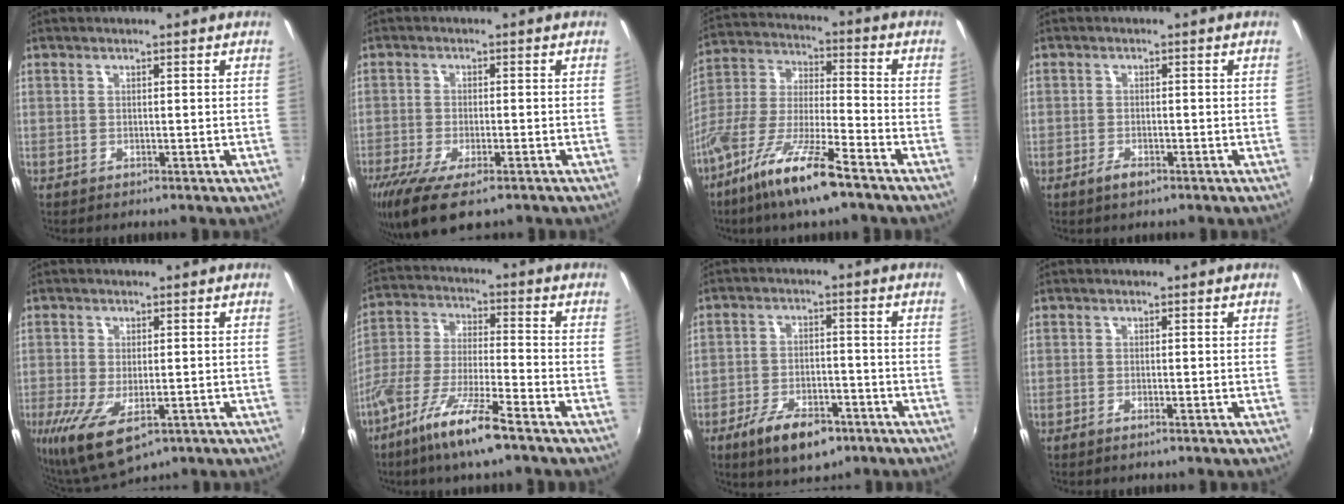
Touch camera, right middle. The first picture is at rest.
{"total": 11.5, "force": [-7.6, 3.8, 7.8], "torque": [-0.174, -0.046, -0.129]}
{"total": 15.9, "force": [-10.2, 2.8, 11.9], "torque": [-0.249, -0.024, -0.198]}
{"total": 2.2, "force": [-1.4, 1.0, 1.2], "torque": [-0.025, -0.003, -0.027]}
{"total": 10.8, "force": [-4.2, 4.9, 8.6], "torque": [-0.178, -0.043, -0.065]}
{"total": 12.6, "force": [-8.3, 1.5, 9.4], "torque": [-0.198, -0.020, -0.159]}
{"total": 10.8, "force": [-6.7, 5.0, 6.8], "torque": [-0.140, -0.007, -0.107]}
{"total": 1.1, "force": [-0.8, 0.1, 0.8], "torque": [-0.016, -0.002, -0.015]}